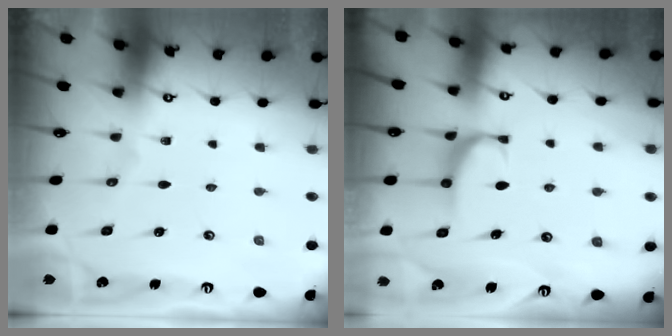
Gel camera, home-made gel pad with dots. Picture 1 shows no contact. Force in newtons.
{"total": 2.4, "press": 2.3, "slide": 0.7}